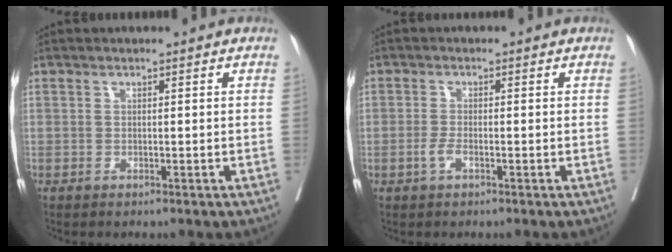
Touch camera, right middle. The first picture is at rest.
{"total": 1.7, "force": [-0.8, 0.6, 1.4], "torque": [-0.030, 0.000, -0.016]}